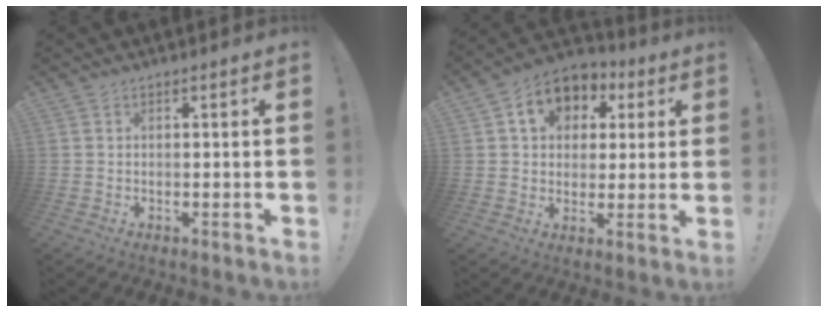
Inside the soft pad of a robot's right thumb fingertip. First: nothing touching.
{"total": 11.4, "force": [4.1, 9.1, 5.4], "torque": [-0.071, -0.009, 0.080]}